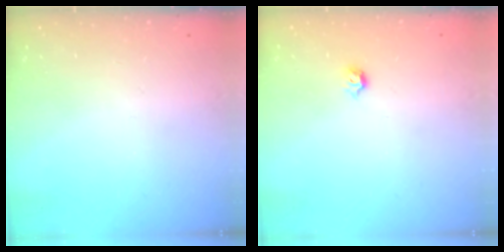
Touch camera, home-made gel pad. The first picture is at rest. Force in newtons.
{"total": 3.2, "press": 3.1, "slide": 0.7}